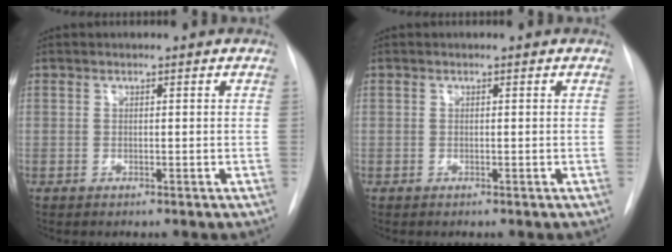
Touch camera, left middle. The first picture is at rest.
{"total": 0.0}